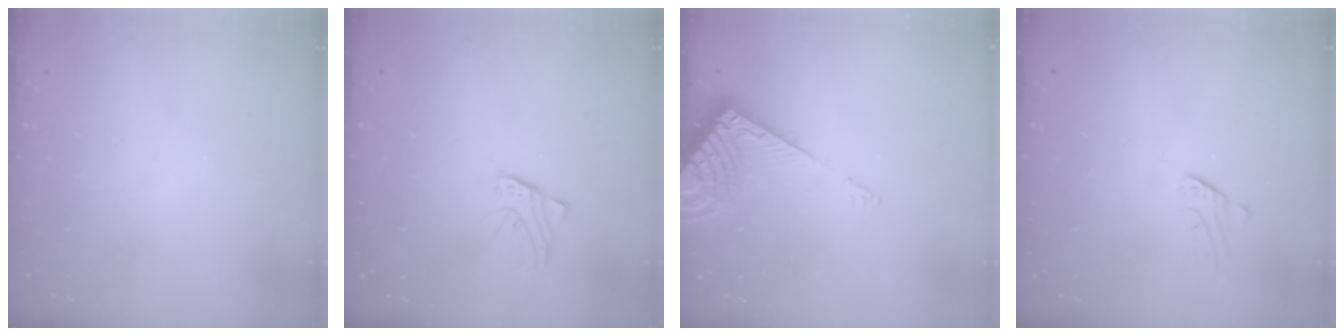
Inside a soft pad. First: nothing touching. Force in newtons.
{"total": 2.5, "press": 2.5, "slide": 0.2}
{"total": 9.5, "press": 9.4, "slide": 1.4}
{"total": 2.3, "press": 2.3, "slide": 0.2}